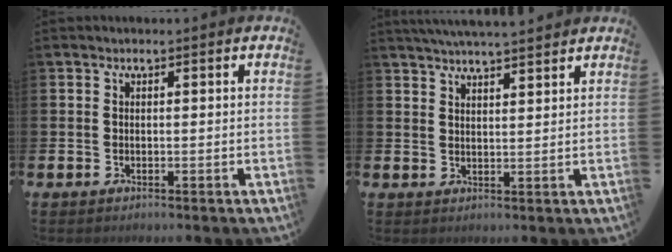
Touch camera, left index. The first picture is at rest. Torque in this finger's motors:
{"motor_torque": [0.93, -1.21, 0.66, 0.20]}